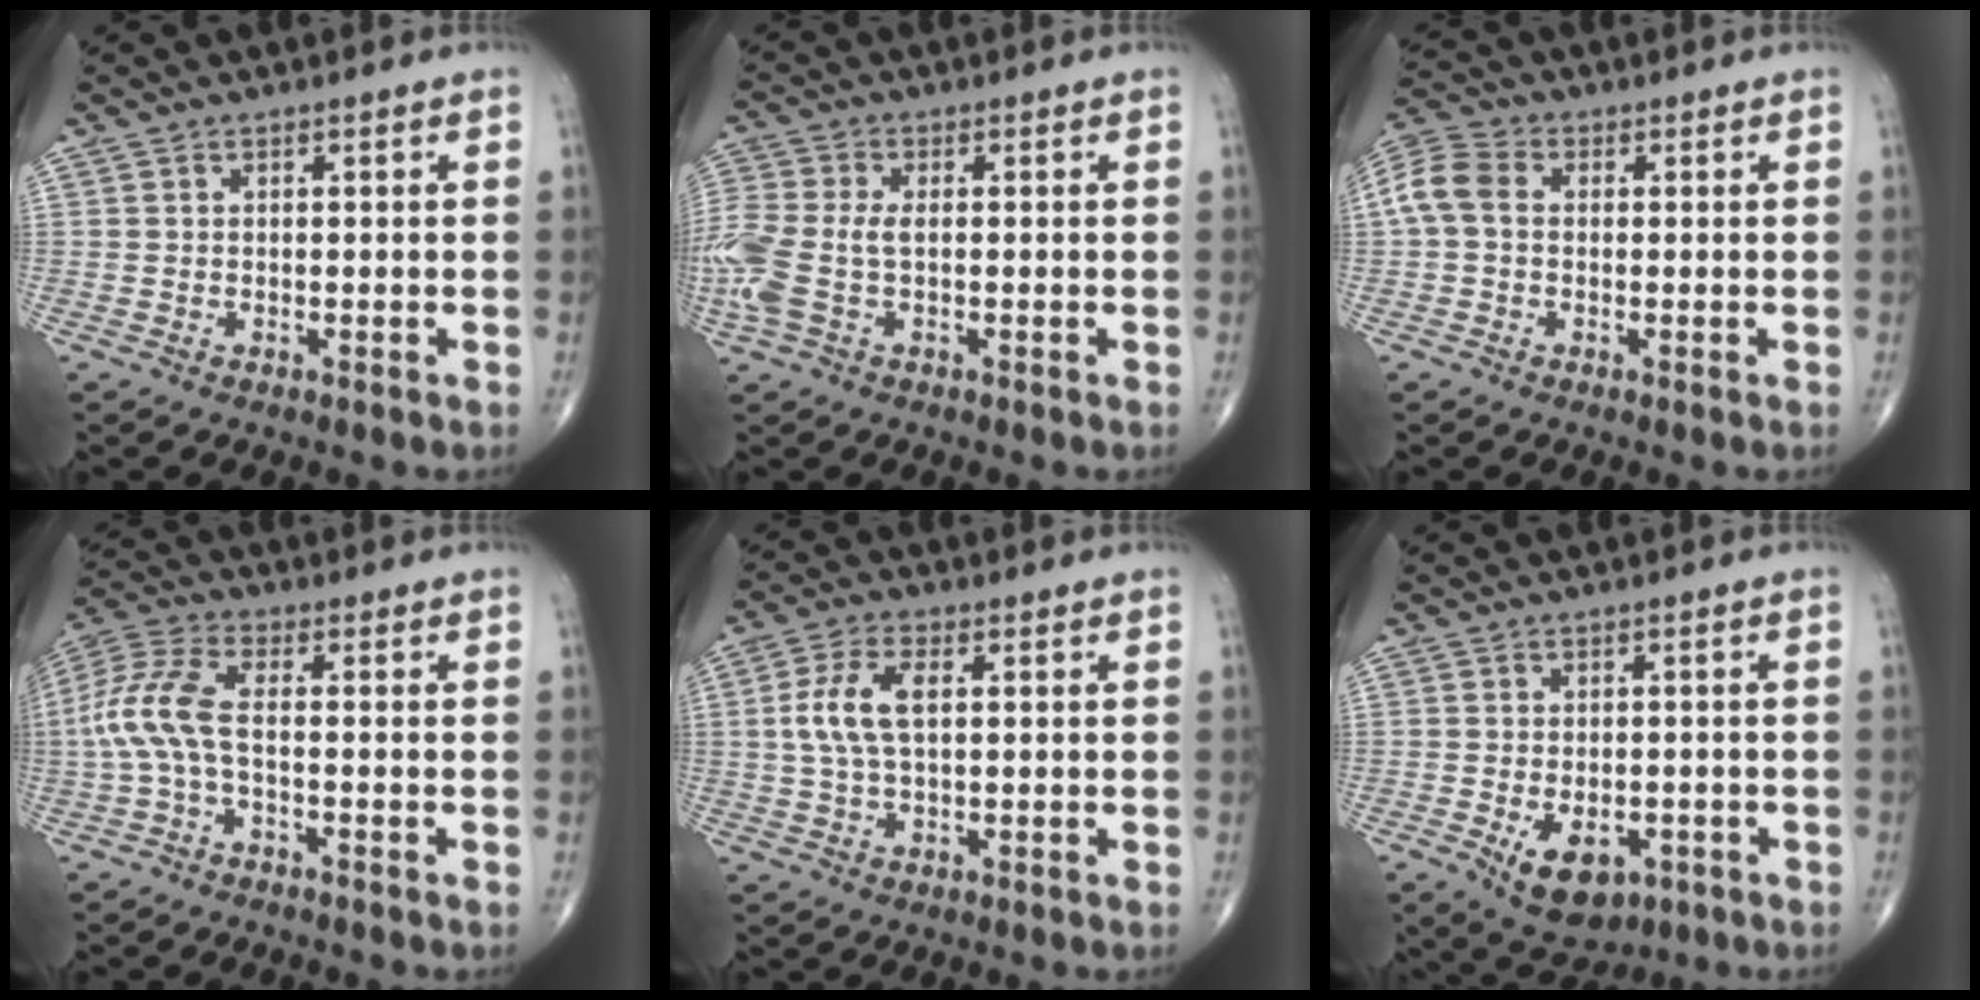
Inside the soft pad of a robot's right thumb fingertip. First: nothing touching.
{"total": 11.0, "force": [-1.1, 6.4, 8.9], "torque": [-0.249, 0.011, -0.018]}
{"total": 7.1, "force": [0.3, 5.2, 4.8], "torque": [-0.105, 0.024, -0.002]}
{"total": 8.8, "force": [-1.2, 3.3, 8.0], "torque": [-0.199, 0.028, -0.031]}
{"total": 7.9, "force": [1.1, 3.9, 6.8], "torque": [-0.149, 0.011, 0.020]}
{"total": 8.1, "force": [-3.0, 5.0, 5.7], "torque": [-0.073, 0.003, -0.032]}